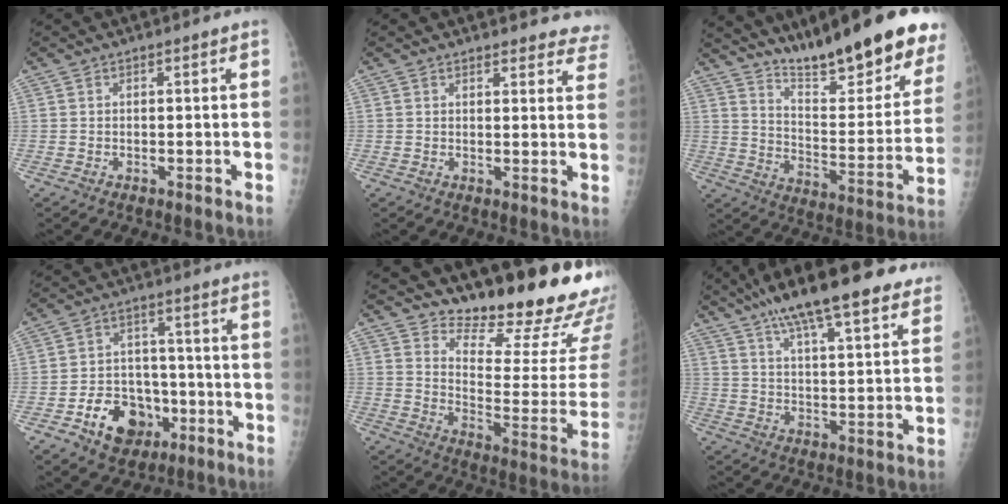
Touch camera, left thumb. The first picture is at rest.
{"total": 9.4, "force": [8.7, 3.1, 1.6], "torque": [0.036, -0.036, 0.072]}
{"total": 24.4, "force": [18.5, 5.3, 15.0], "torque": [-0.183, -0.104, 0.273]}
{"total": 11.7, "force": [-5.0, 8.8, 5.8], "torque": [-0.055, 0.034, -0.075]}
{"total": 20.5, "force": [18.0, 3.8, 9.0], "torque": [-0.090, -0.169, 0.247]}
{"total": 25.3, "force": [18.5, 6.0, 16.2], "torque": [-0.232, -0.028, 0.262]}